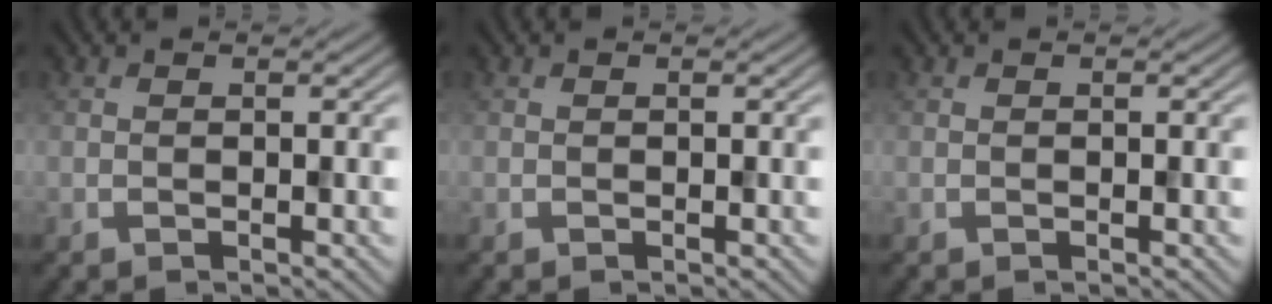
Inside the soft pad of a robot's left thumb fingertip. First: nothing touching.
{"total": 0.0}
{"total": 0.0}